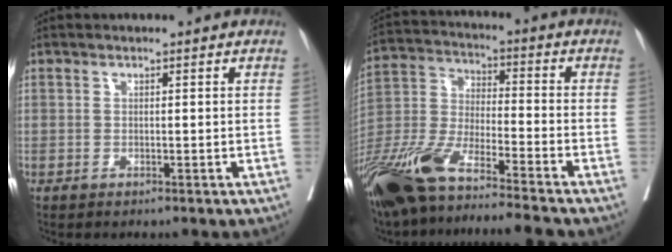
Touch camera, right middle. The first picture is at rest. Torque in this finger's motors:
{"motor_torque": [1.09, -1.05, 0.57, 0.21]}